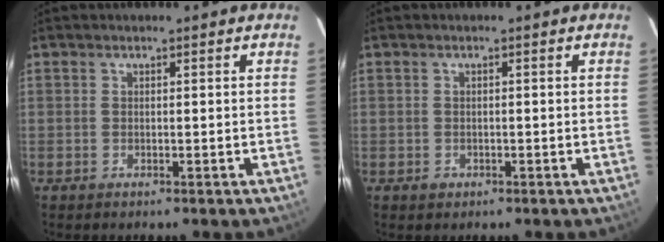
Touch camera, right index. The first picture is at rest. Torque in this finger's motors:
{"motor_torque": [0.00, -0.06, -0.03, -0.06]}